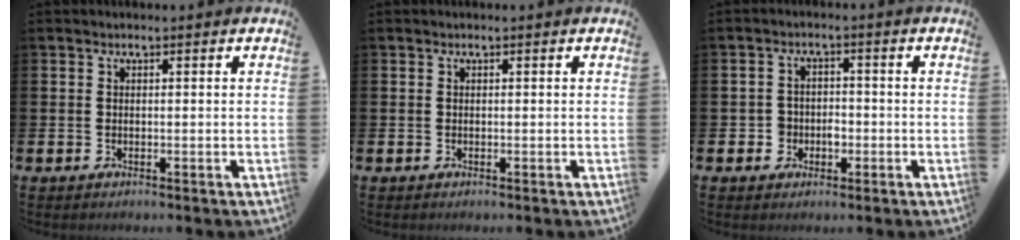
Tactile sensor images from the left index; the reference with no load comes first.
{"total": 0.0}
{"total": 2.7, "force": [-1.0, 2.4, 0.5], "torque": [-0.014, 0.003, -0.026]}